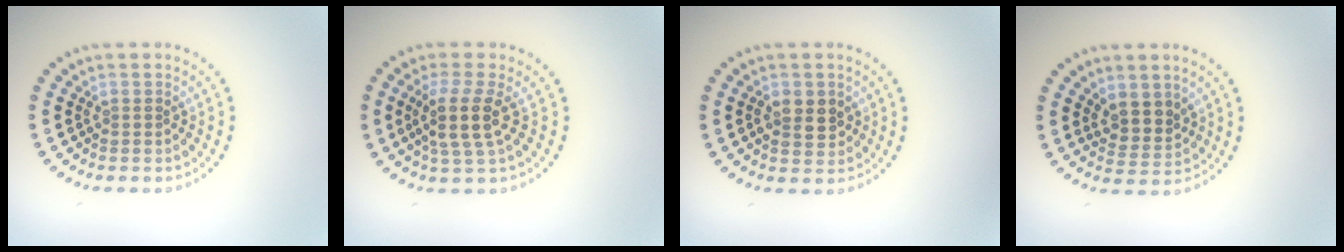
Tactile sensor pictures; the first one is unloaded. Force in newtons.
{"total": 3.6, "press": 2.9, "slide": 2.2}
{"total": 2.7, "press": 2.7, "slide": 0.4}
{"total": 2.6, "press": 2.2, "slide": 1.4}